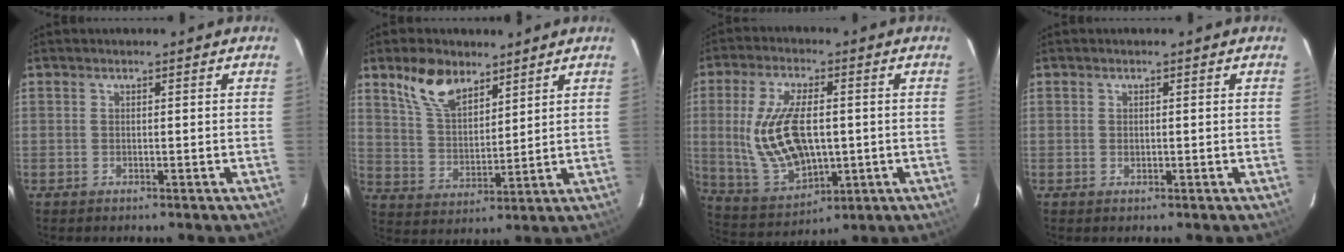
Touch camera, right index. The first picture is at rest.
{"total": 10.3, "force": [7.0, 5.3, 5.5], "torque": [-0.103, 0.016, 0.140]}
{"total": 15.8, "force": [0.5, 7.9, 13.7], "torque": [-0.278, -0.008, 0.031]}
{"total": 0.8, "force": [0.1, 0.5, 0.5], "torque": [-0.008, 0.001, 0.003]}